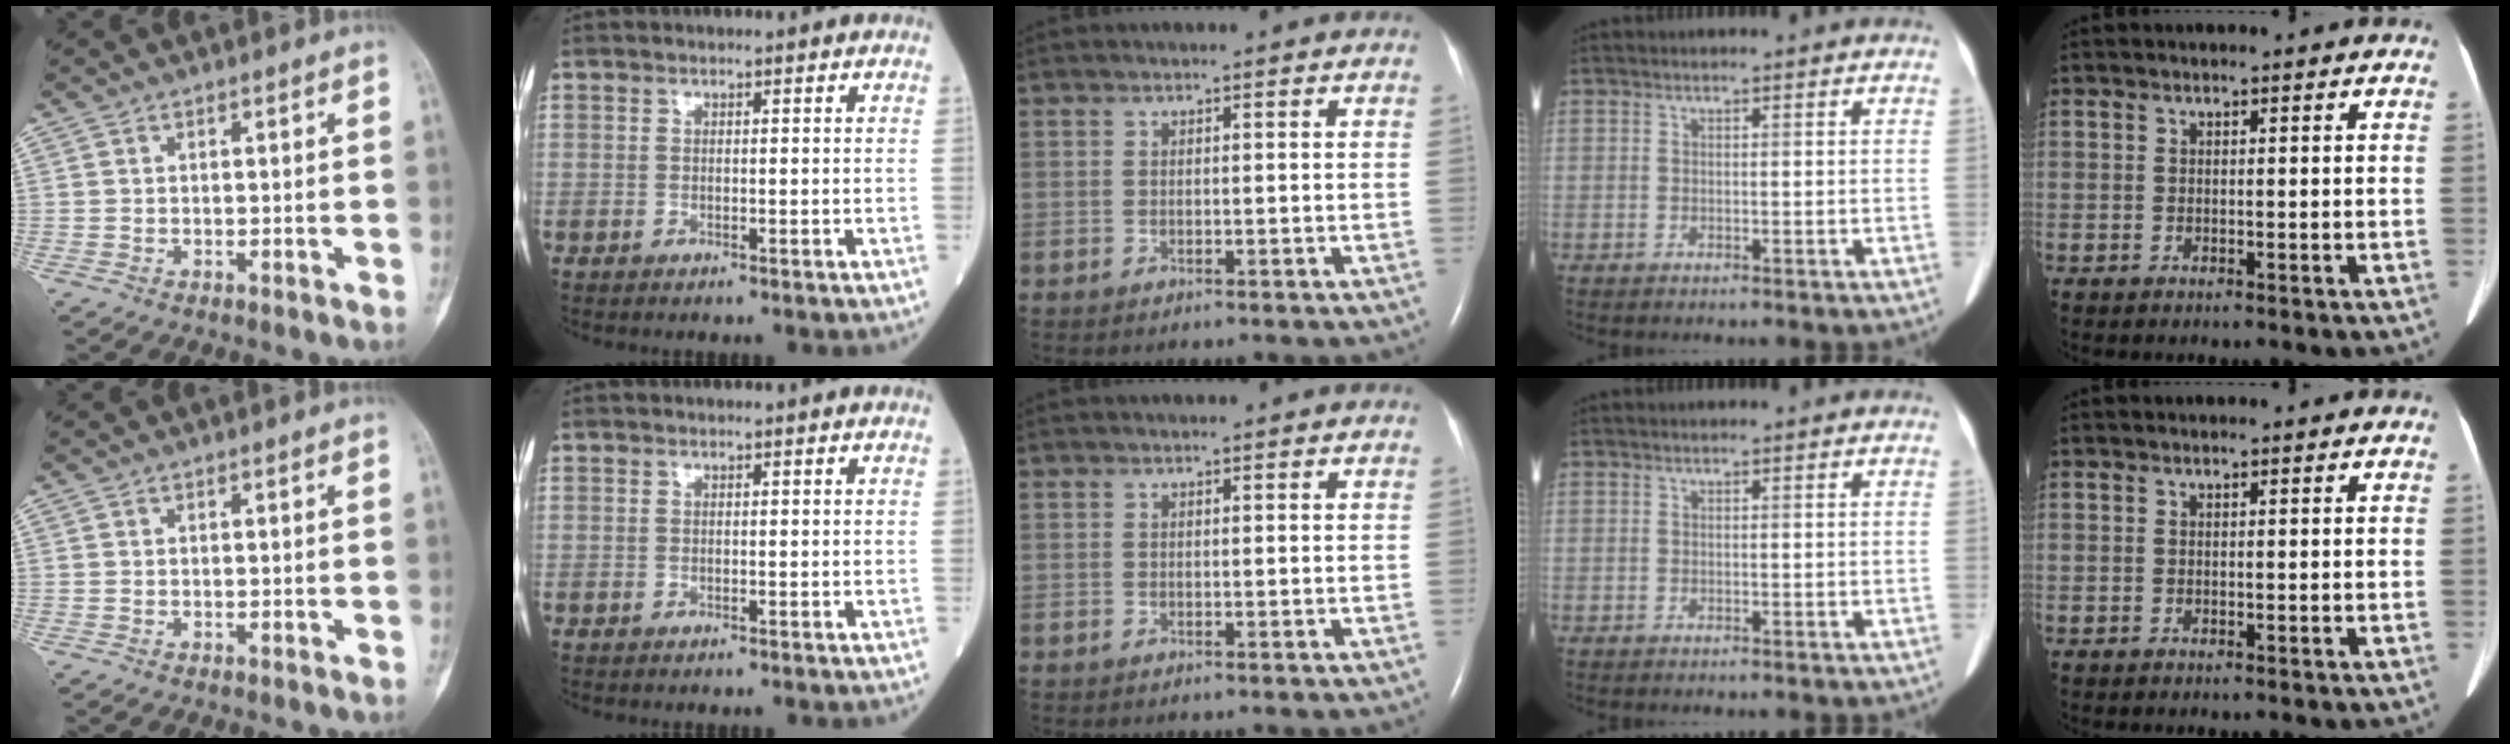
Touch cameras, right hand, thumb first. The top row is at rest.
{}